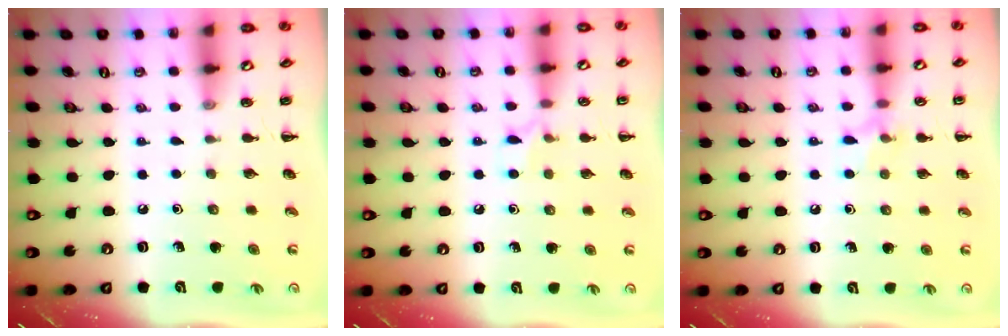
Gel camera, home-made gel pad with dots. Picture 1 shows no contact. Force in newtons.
{"total": 5.0, "press": 4.7, "slide": 1.6}
{"total": 6.6, "press": 6.4, "slide": 1.9}